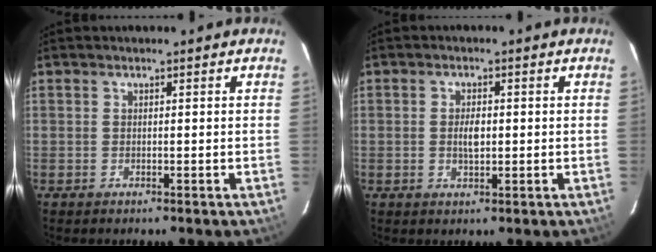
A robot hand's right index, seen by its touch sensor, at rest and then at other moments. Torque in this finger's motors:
{"motor_torque": [0.33, -0.01, 0.10, 0.02]}